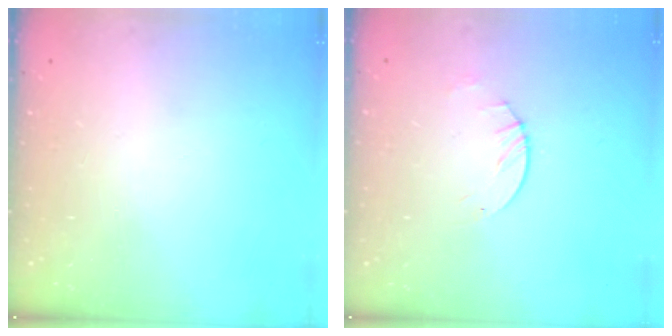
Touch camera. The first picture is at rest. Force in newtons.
{"total": 2.8, "press": 2.8, "slide": 0.4}